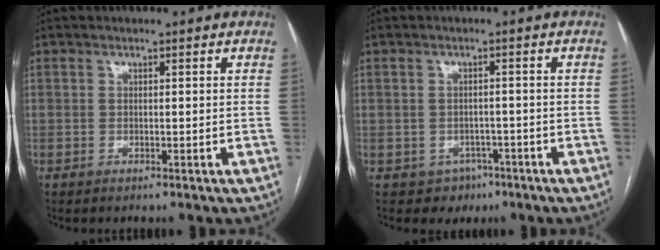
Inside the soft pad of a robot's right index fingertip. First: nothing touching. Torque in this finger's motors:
{"motor_torque": [0.04, 0.03, 0.03, 0.01]}